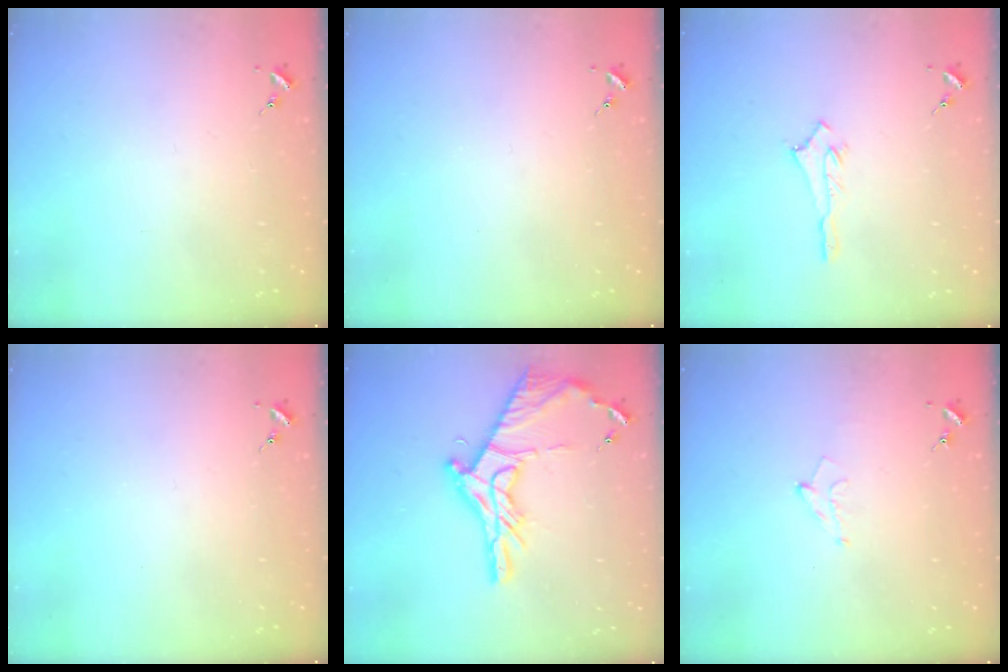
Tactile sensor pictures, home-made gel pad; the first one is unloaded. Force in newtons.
{"total": 0.0}
{"total": 2.7, "press": 2.7, "slide": 0.2}
{"total": 0.0}
{"total": 19.9, "press": 19.8, "slide": 1.4}
{"total": 6.1, "press": 6.1, "slide": 0.8}